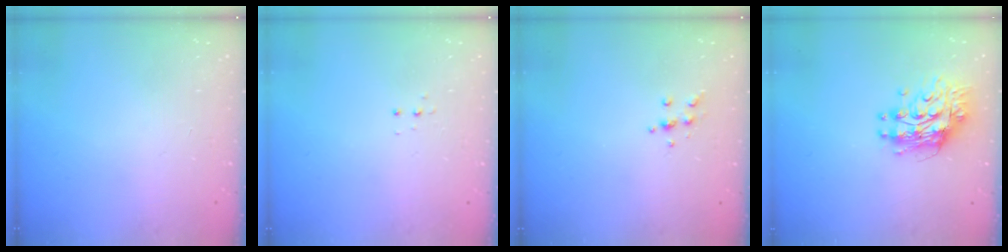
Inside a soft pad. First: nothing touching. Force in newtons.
{"total": 3.3, "press": 3.2, "slide": 0.6}
{"total": 4.8, "press": 4.7, "slide": 0.8}
{"total": 10.4, "press": 10.4, "slide": 0.9}